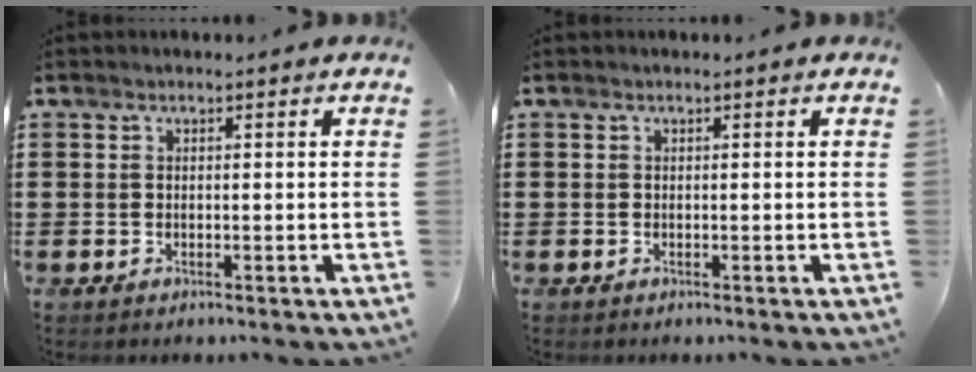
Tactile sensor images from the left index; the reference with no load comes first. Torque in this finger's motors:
{"motor_torque": [-0.01, 0.01, 0.00, 0.00]}